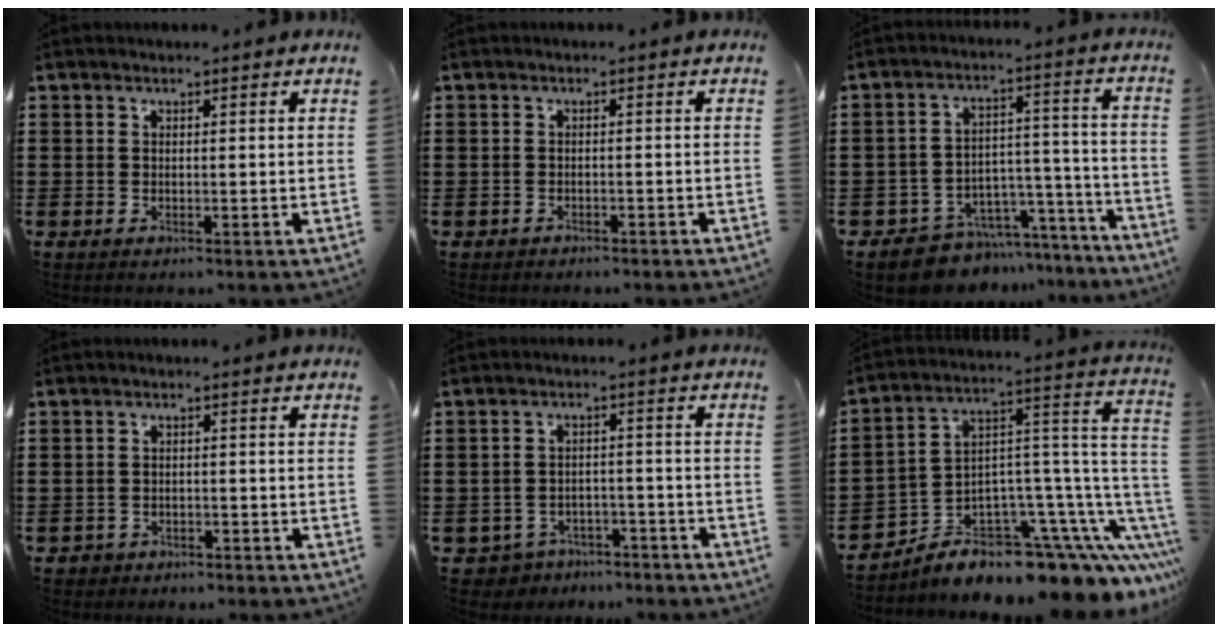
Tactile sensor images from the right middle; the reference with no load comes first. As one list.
[{"total": 1.1, "force": [-1.1, 0.3, 0.0], "torque": [-0.004, 0.001, -0.024]}, {"total": 7.5, "force": [-7.1, 2.5, 0.2], "torque": [0.002, 0.022, -0.131]}, {"total": 1.9, "force": [-1.7, 0.7, -0.2], "torque": [-0.004, 0.001, -0.039]}, {"total": 4.2, "force": [-4.1, 1.0, 0.0], "torque": [-0.023, 0.000, -0.090]}, {"total": 8.4, "force": [-6.6, 3.4, 4.0], "torque": [-0.082, -0.025, -0.122]}]